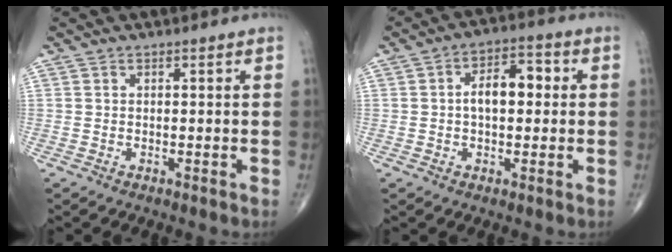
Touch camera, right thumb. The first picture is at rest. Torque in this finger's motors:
{"motor_torque": [0.90, 1.22, 0.68, -0.11, 0.01]}